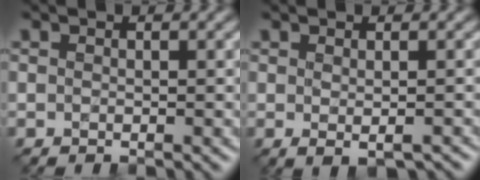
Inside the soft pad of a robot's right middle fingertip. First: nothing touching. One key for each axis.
{"total": 1.8, "fx": -0.1, "fy": 0.5, "fz": 1.8, "tx": -0.028, "ty": -0.001, "tz": 0.004}